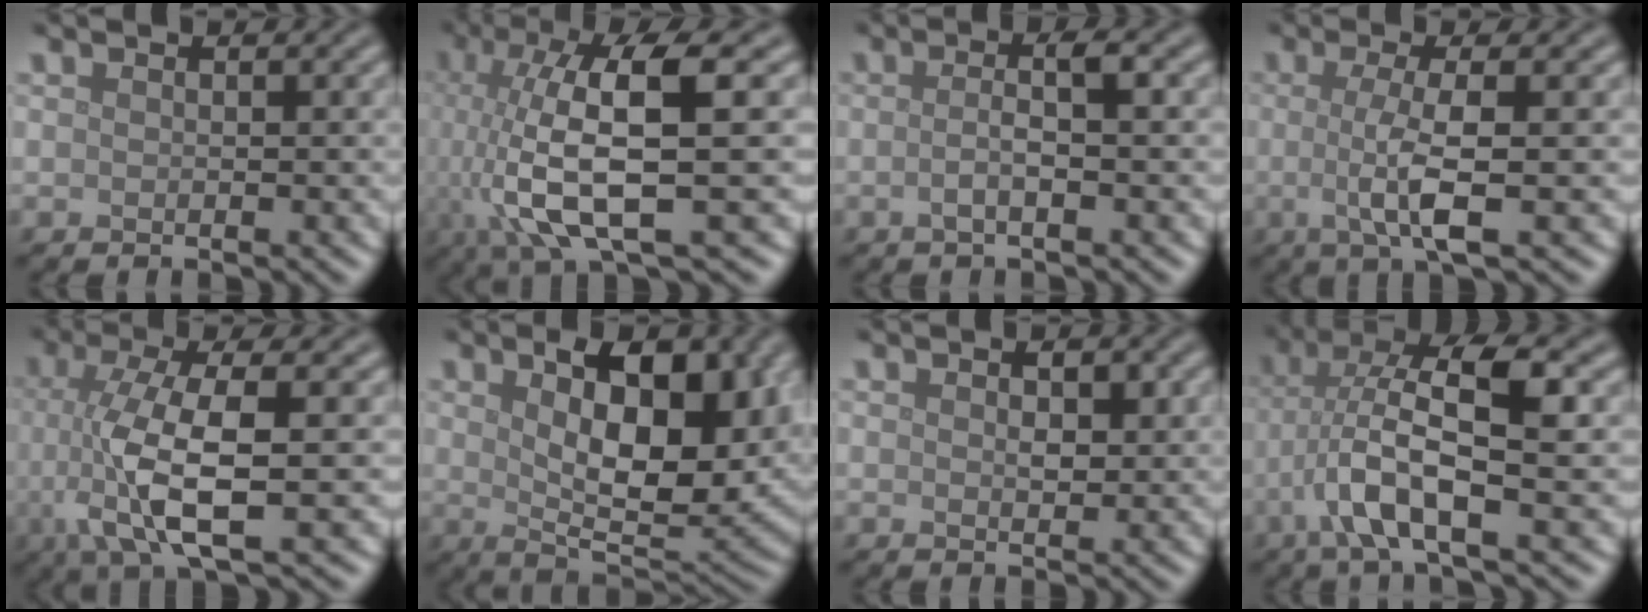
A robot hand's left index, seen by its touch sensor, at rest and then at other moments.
{"total": 11.1, "force": [-0.7, 3.4, 10.6], "torque": [-0.210, -0.004, -0.012]}
{"total": 2.8, "force": [-0.2, 0.6, 2.7], "torque": [-0.046, 0.005, -0.010]}
{"total": 4.6, "force": [-0.4, 1.1, 4.5], "torque": [-0.081, -0.008, -0.009]}
{"total": 7.8, "force": [-0.8, 2.2, 7.4], "torque": [-0.146, -0.006, -0.014]}
{"total": 10.6, "force": [2.4, 4.9, 9.1], "torque": [-0.131, -0.001, 0.037]}
{"total": 1.9, "force": [0.5, 1.0, 1.6], "torque": [-0.022, -0.002, 0.008]}
{"total": 7.5, "force": [-1.1, 2.0, 7.1], "torque": [-0.145, 0.022, -0.028]}